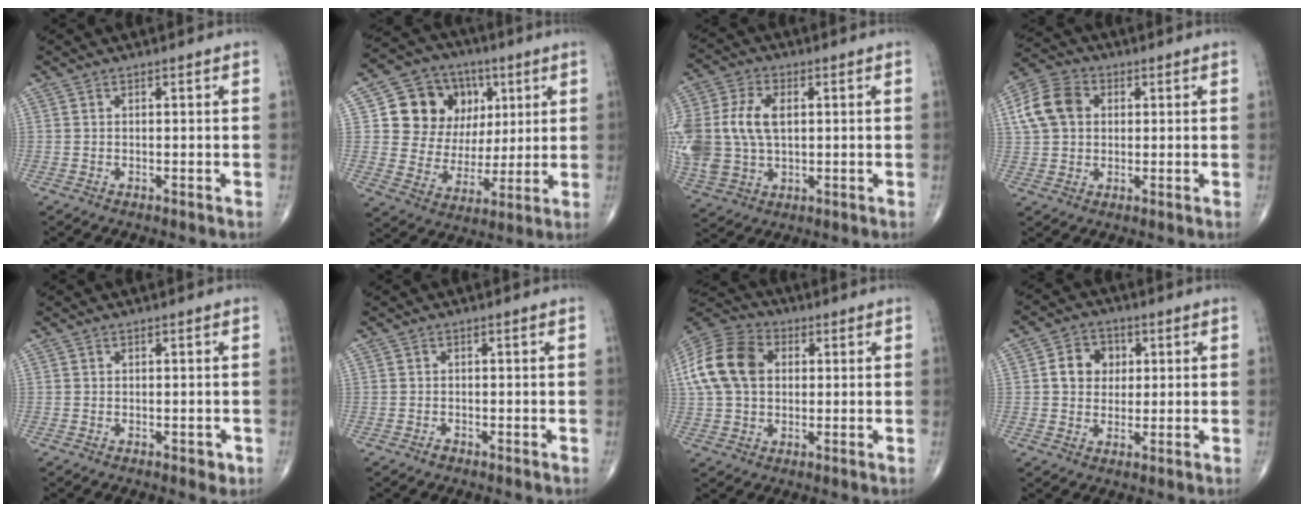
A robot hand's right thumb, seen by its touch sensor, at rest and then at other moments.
{"total": 16.5, "force": [5.0, 13.9, 7.5], "torque": [-0.074, 0.006, 0.097]}
{"total": 19.0, "force": [1.7, 13.1, 13.7], "torque": [-0.344, 0.007, 0.046]}
{"total": 9.6, "force": [2.1, 7.4, 5.8], "torque": [-0.104, 0.014, 0.032]}
{"total": 1.4, "force": [-0.4, 1.0, 0.9], "torque": [-0.003, 0.000, -0.004]}
{"total": 0.8, "force": [-0.6, 0.5, 0.2], "torque": [-0.001, 0.001, -0.014]}
{"total": 15.9, "force": [2.8, 11.5, 10.7], "torque": [-0.217, 0.022, 0.045]}
{"total": 6.9, "force": [1.3, 5.9, 3.4], "torque": [-0.024, 0.002, 0.017]}